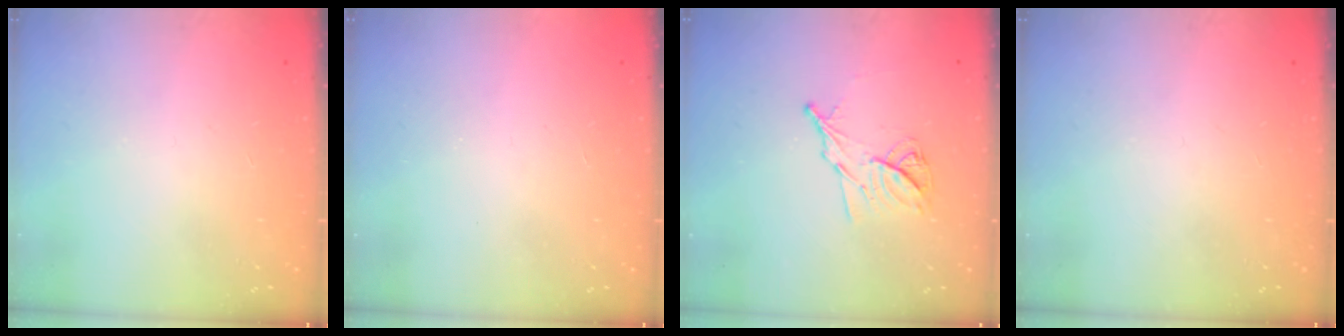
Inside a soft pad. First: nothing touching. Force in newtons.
{"total": 1.7, "press": 1.6, "slide": 0.1}
{"total": 10.0, "press": 10.0, "slide": 0.1}
{"total": 0.0}